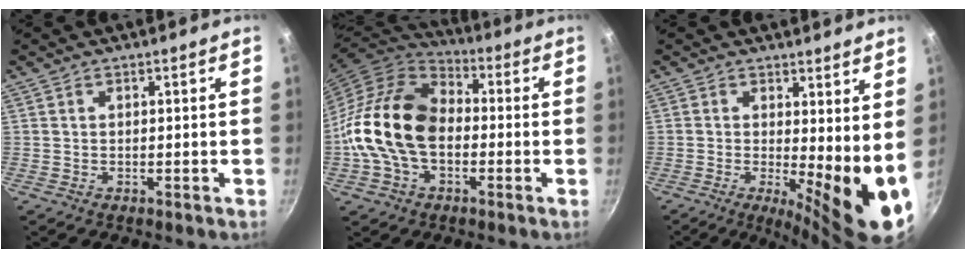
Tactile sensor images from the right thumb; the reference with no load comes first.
{"total": 18.3, "force": [-1.9, 12.4, 13.4], "torque": [-0.223, 0.035, -0.049]}
{"total": 10.7, "force": [0.1, 2.9, 10.3], "torque": [-0.127, -0.023, 0.003]}